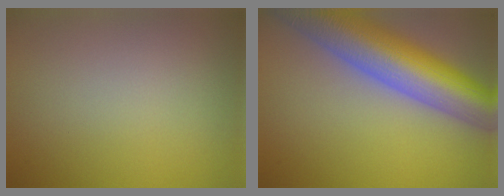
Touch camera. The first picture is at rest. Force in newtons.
{"total": 12.6, "press": 12.6, "slide": 0.5}